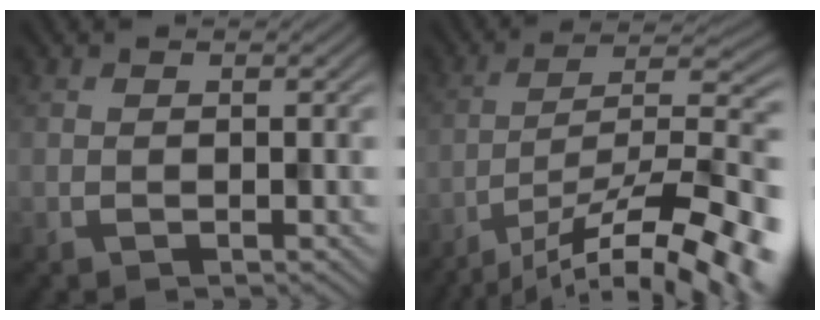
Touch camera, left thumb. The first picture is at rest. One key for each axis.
{"total": 14.1, "fx": -10.3, "fy": 3.7, "fz": 8.8, "tx": -0.137, "ty": -0.009, "tz": -0.164}